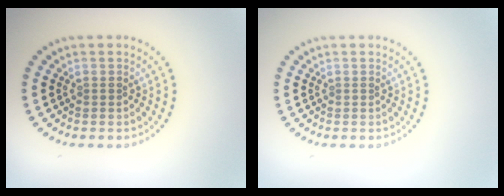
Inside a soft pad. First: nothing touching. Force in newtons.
{"total": 0.0}